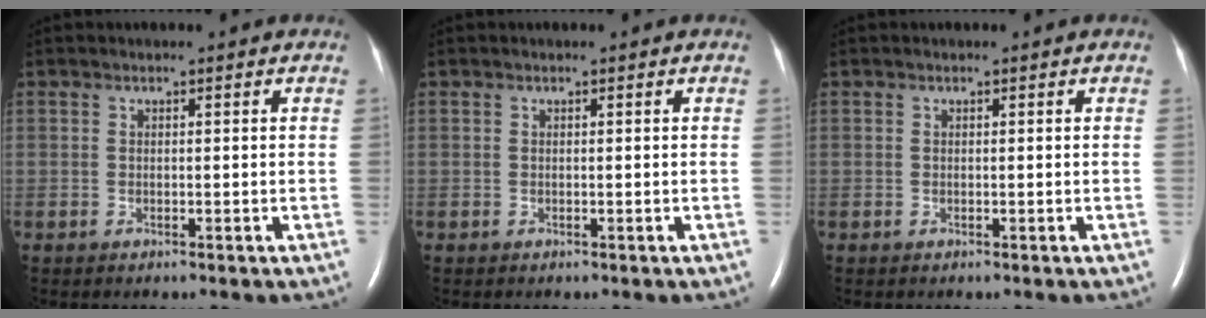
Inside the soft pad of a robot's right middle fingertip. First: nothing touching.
{"total": 0.0}
{"total": 0.0}